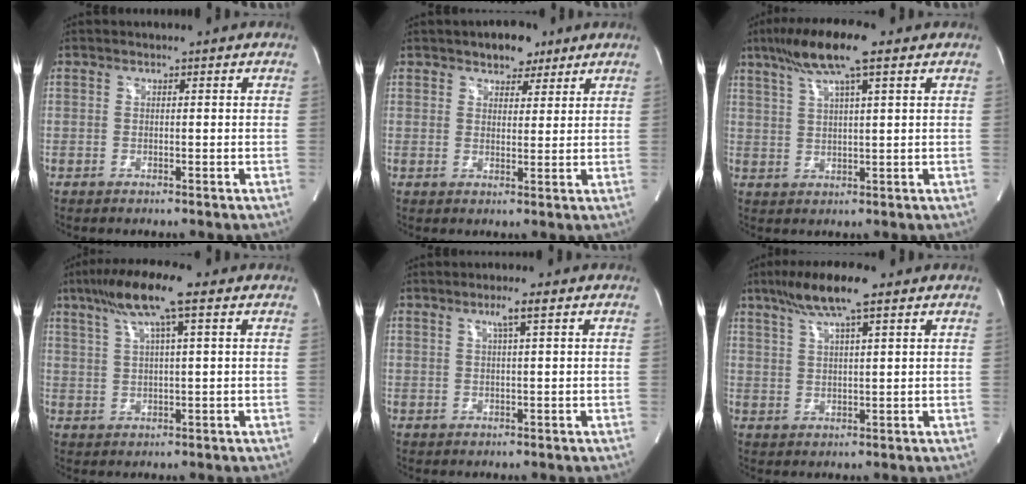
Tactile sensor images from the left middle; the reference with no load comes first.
{"total": 4.8, "force": [3.4, 2.7, 2.1], "torque": [-0.025, 0.009, 0.052]}
{"total": 10.0, "force": [6.2, 0.9, 7.7], "torque": [-0.146, 0.022, 0.107]}
{"total": 9.8, "force": [5.5, 0.7, 8.1], "torque": [-0.154, 0.026, 0.094]}
{"total": 2.7, "force": [1.3, -0.3, 2.3], "torque": [-0.044, 0.002, 0.025]}
{"total": 9.0, "force": [5.9, 0.9, 6.7], "torque": [-0.126, 0.020, 0.101]}